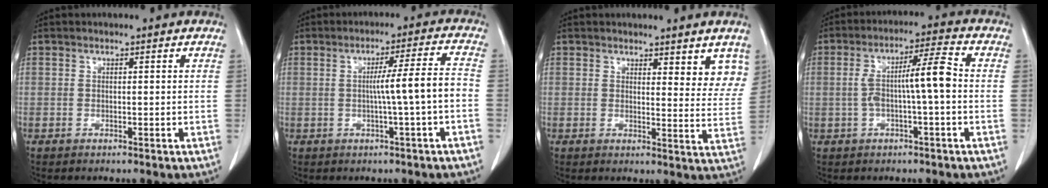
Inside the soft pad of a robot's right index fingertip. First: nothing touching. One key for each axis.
{"total": 6.6, "fx": -1.2, "fy": -1.0, "fz": 6.4, "tx": -0.096, "ty": 0.011, "tz": -0.017}
{"total": 6.4, "fx": 5.0, "fy": 2.0, "fz": 3.5, "tx": -0.022, "ty": -0.022, "tz": 0.047}
{"total": 7.6, "fx": -0.5, "fy": 0.6, "fz": 7.6, "tx": -0.141, "ty": 0.024, "tz": -0.008}